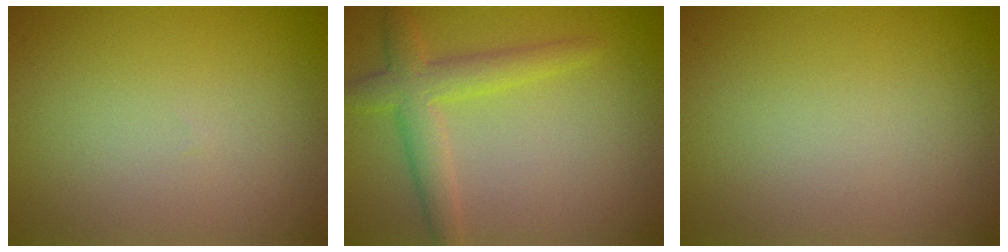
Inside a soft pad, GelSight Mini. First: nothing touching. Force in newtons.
{"total": 3.6, "press": 3.6, "slide": 0.1}
{"total": 0.0}